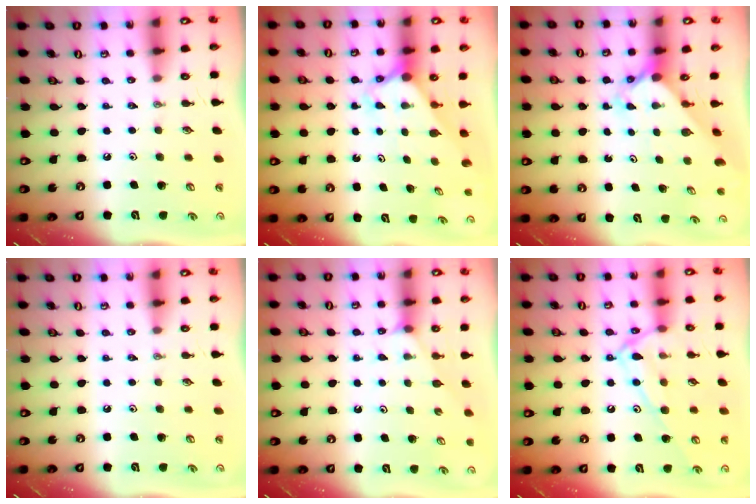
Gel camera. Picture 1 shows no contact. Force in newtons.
{"total": 2.7, "press": 2.7, "slide": 0.2}
{"total": 2.5, "press": 2.5, "slide": 0.2}
{"total": 0.0}
{"total": 2.9, "press": 2.8, "slide": 0.5}
{"total": 14.0, "press": 14.0, "slide": 1.2}